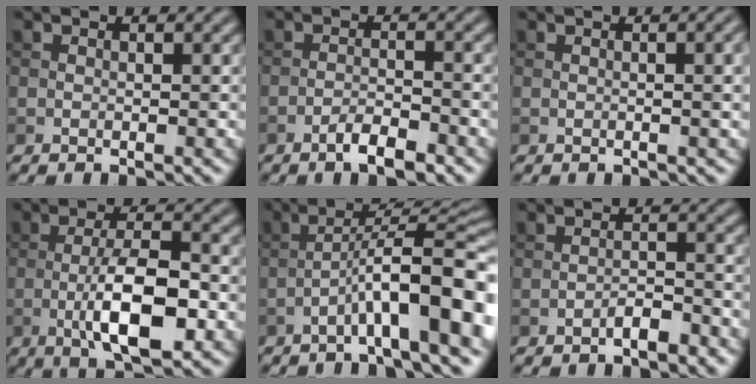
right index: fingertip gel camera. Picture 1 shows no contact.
{"total": 2.9, "force": [-2.0, 0.7, 1.9], "torque": [-0.033, 0.006, -0.039]}
{"total": 2.6, "force": [0.1, 0.8, 2.5], "torque": [-0.024, 0.003, 0.000]}
{"total": 7.6, "force": [-2.3, 2.4, 6.9], "torque": [-0.120, 0.004, -0.041]}
{"total": 10.1, "force": [-3.8, 2.0, 9.2], "torque": [-0.130, 0.027, -0.061]}
{"total": 2.0, "force": [-1.5, 0.5, 1.1], "torque": [-0.016, 0.008, -0.027]}